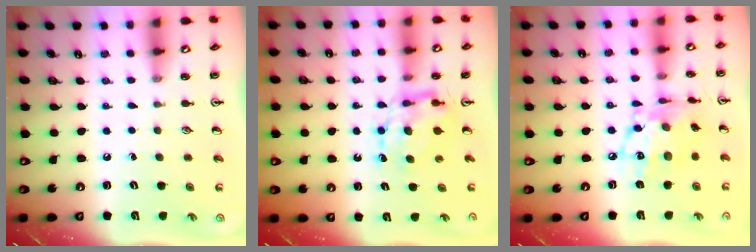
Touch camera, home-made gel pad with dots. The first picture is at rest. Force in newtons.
{"total": 6.7, "press": 6.7, "slide": 0.2}
{"total": 13.6, "press": 13.6, "slide": 0.8}